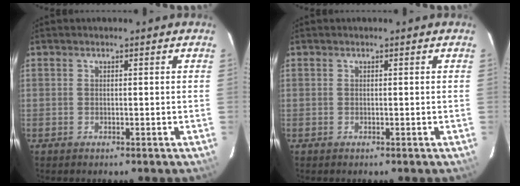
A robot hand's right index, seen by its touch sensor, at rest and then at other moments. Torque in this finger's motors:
{"motor_torque": [0.00, 0.00, 0.01, 0.00]}